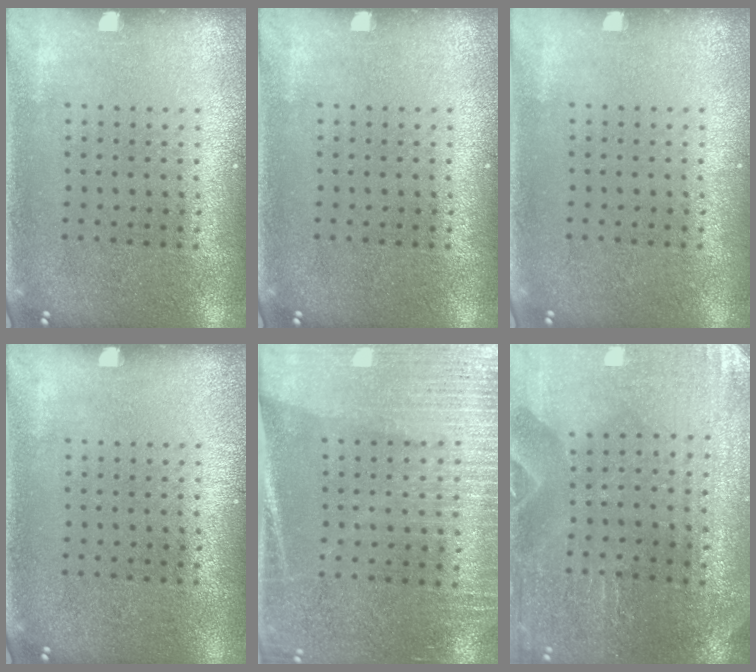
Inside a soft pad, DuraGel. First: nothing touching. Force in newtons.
{"total": 0.0}
{"total": 0.0}
{"total": 0.0}
{"total": 3.3, "press": 2.9, "slide": 1.4}
{"total": 0.6, "press": 0.6, "slide": 0.0}